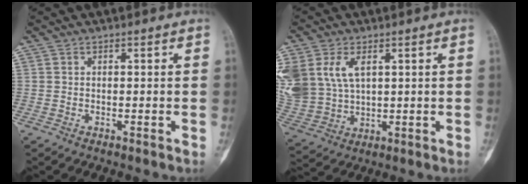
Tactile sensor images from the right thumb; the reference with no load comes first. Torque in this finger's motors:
{"motor_torque": [0.69, 1.67, 0.26, 0.01, 0.14]}